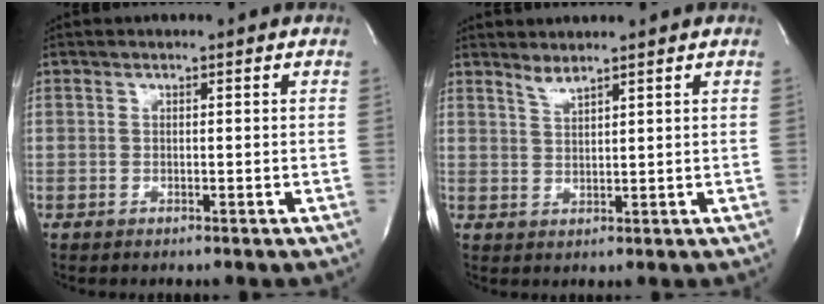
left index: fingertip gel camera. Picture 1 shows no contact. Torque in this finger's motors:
{"motor_torque": [0.19, -0.13, -0.01, 0.00]}